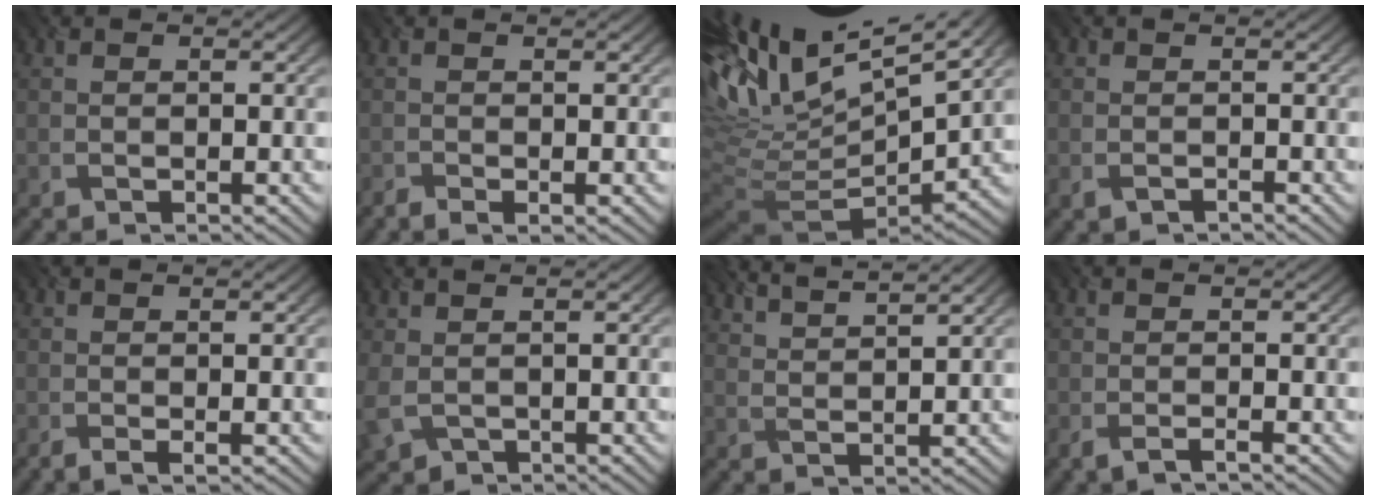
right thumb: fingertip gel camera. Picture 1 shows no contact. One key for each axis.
{"total": 1.2, "fx": -0.7, "fy": 0.2, "fz": 0.9, "tx": -0.020, "ty": -0.005, "tz": -0.016}
{"total": 14.9, "fx": 7.3, "fy": 5.7, "fz": 11.7, "tx": -0.228, "ty": 0.031, "tz": 0.160}
{"total": 1.3, "fx": -0.8, "fy": 0.7, "fz": 0.7, "tx": -0.017, "ty": -0.005, "tz": -0.017}
{"total": 1.2, "fx": -0.3, "fy": 0.2, "fz": 1.2, "tx": -0.027, "ty": -0.003, "tz": -0.008}
{"total": 3.2, "fx": 0.1, "fy": 2.0, "fz": 2.6, "tx": -0.073, "ty": -0.004, "tz": 0.004}
{"total": 5.8, "fx": 5.0, "fy": 1.0, "fz": 2.7, "tx": -0.047, "ty": 0.008, "tz": 0.087}
{"total": 1.7, "fx": -0.9, "fy": 0.1, "fz": 1.4, "tx": -0.028, "ty": -0.005, "tz": -0.021}